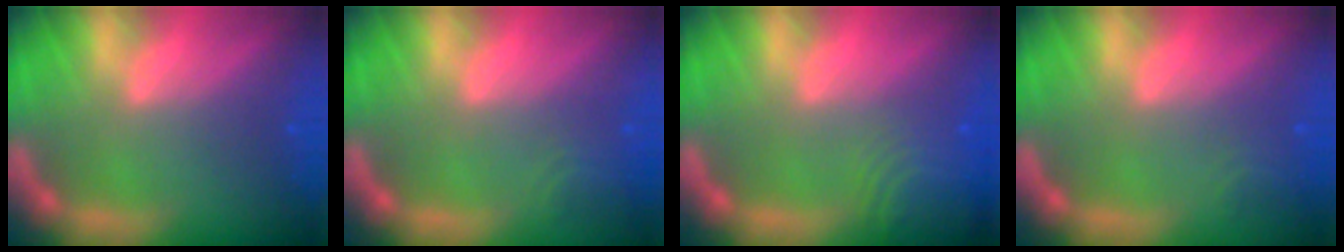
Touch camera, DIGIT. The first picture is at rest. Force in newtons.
{"total": 1.9}
{"total": 6.6}
{"total": 1.4}